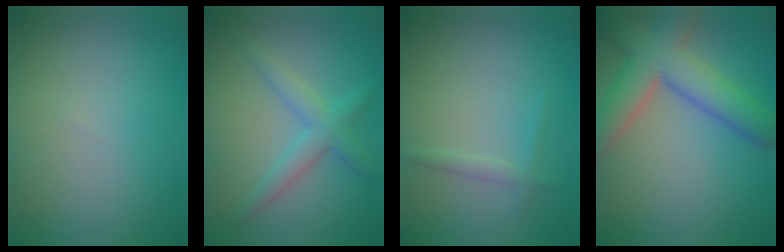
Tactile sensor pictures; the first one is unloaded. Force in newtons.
{"total": 3.0, "press": 3.0, "slide": 0.1}
{"total": 1.2, "press": 1.2, "slide": 0.1}
{"total": 7.7, "press": 7.7, "slide": 0.4}